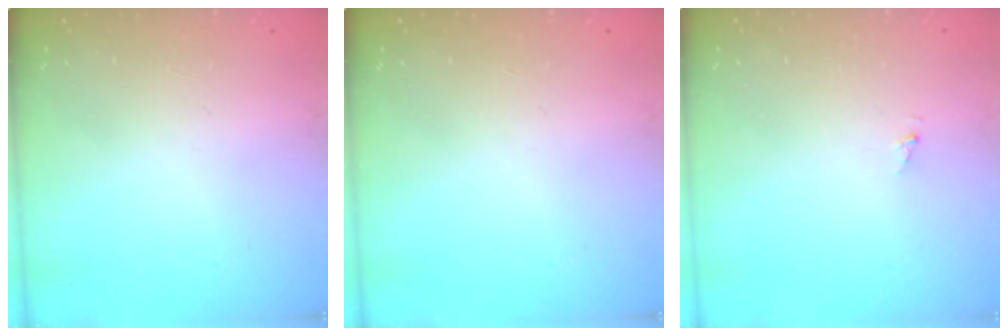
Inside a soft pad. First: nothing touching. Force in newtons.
{"total": 0.0}
{"total": 0.7, "press": 0.7, "slide": 0.0}